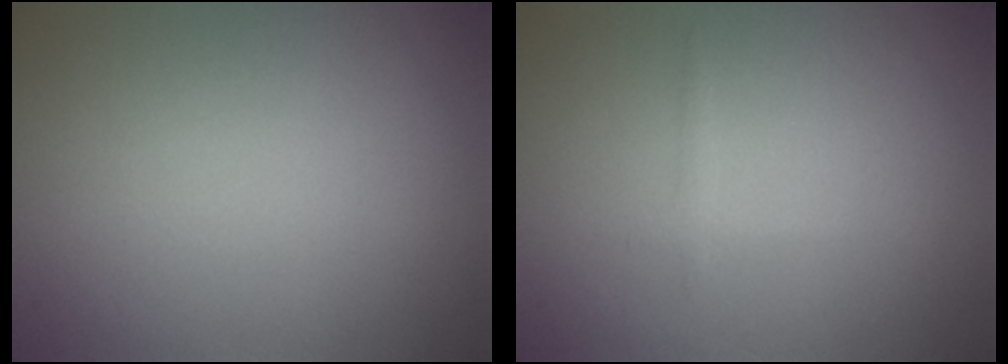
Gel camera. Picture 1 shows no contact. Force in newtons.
{"total": 0.6, "press": 0.6, "slide": 0.0}